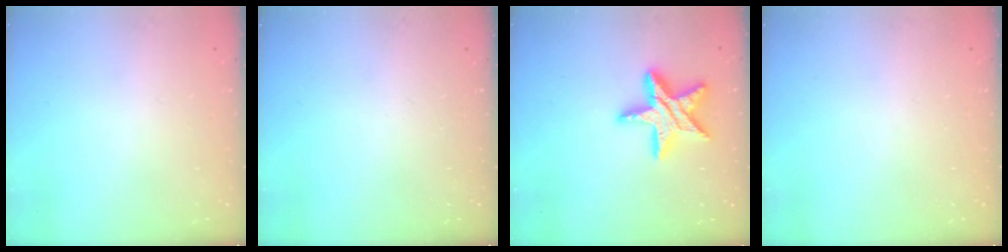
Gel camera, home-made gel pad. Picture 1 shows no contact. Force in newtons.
{"total": 0.0}
{"total": 16.8, "press": 16.8, "slide": 1.1}
{"total": 0.0}